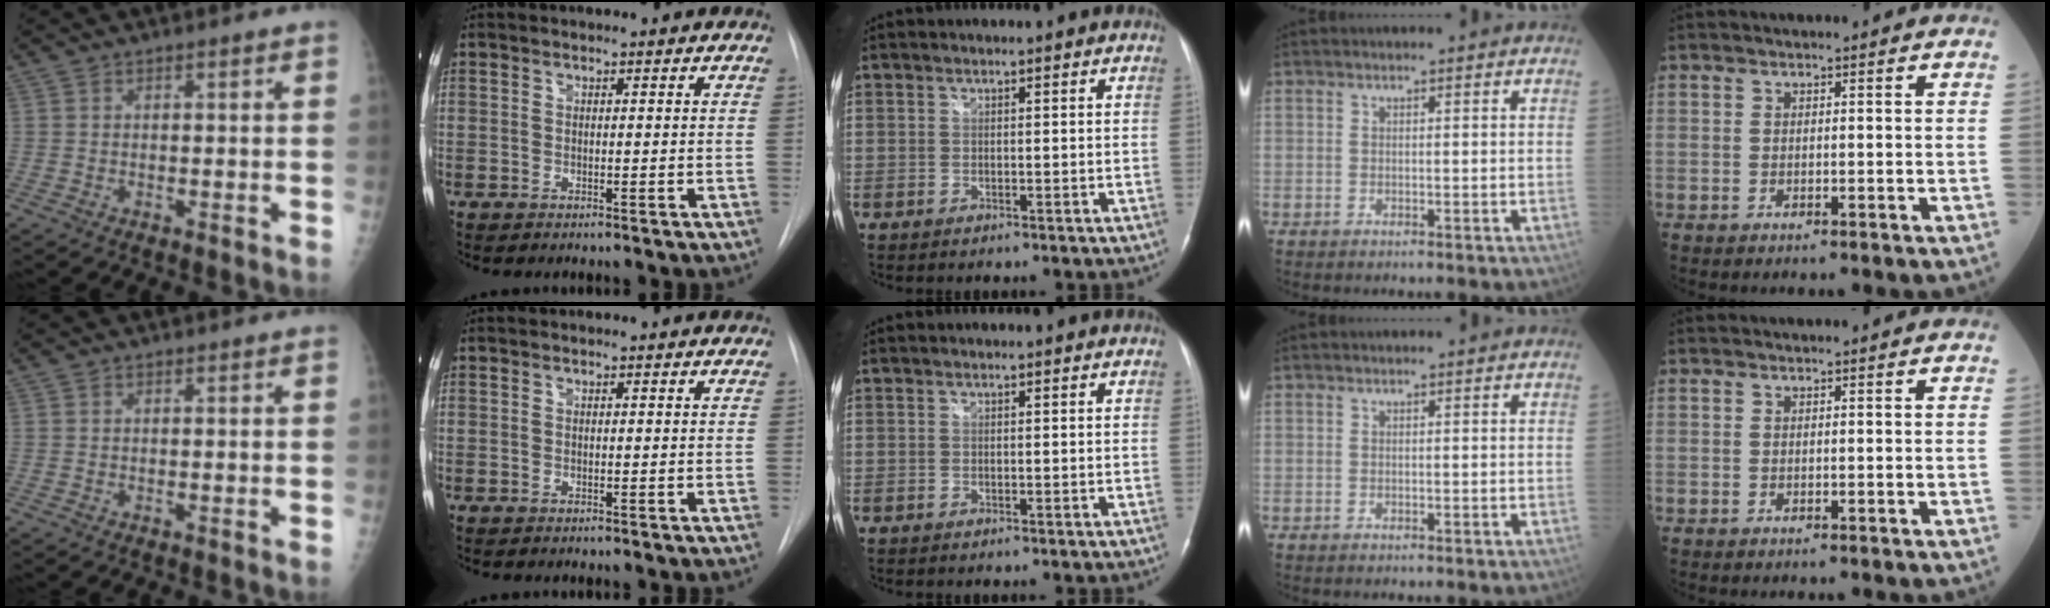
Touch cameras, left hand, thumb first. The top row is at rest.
{}